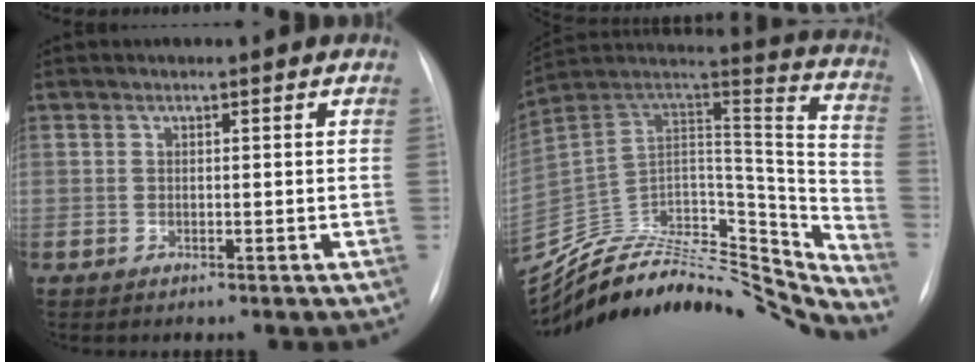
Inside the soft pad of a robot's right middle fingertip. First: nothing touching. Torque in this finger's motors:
{"motor_torque": [0.14, -1.17, -0.02, -0.01]}